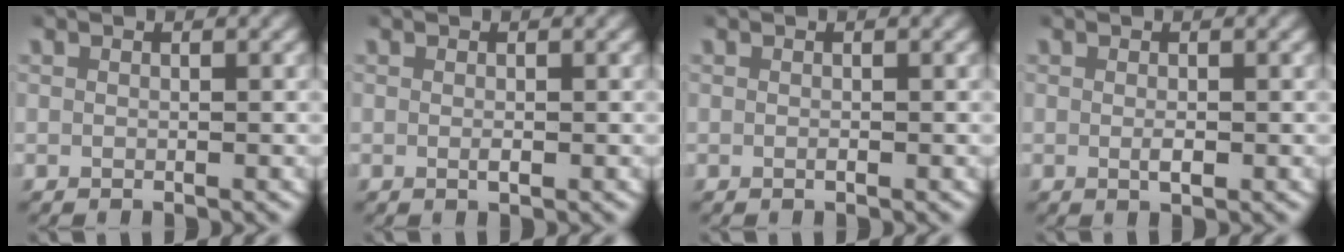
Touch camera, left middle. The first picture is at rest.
{"total": 0.6, "force": [0.0, 0.1, 0.6], "torque": [-0.011, -0.003, 0.000]}
{"total": 0.0}
{"total": 1.0, "force": [-0.1, 0.3, 0.9], "torque": [-0.016, -0.004, -0.001]}